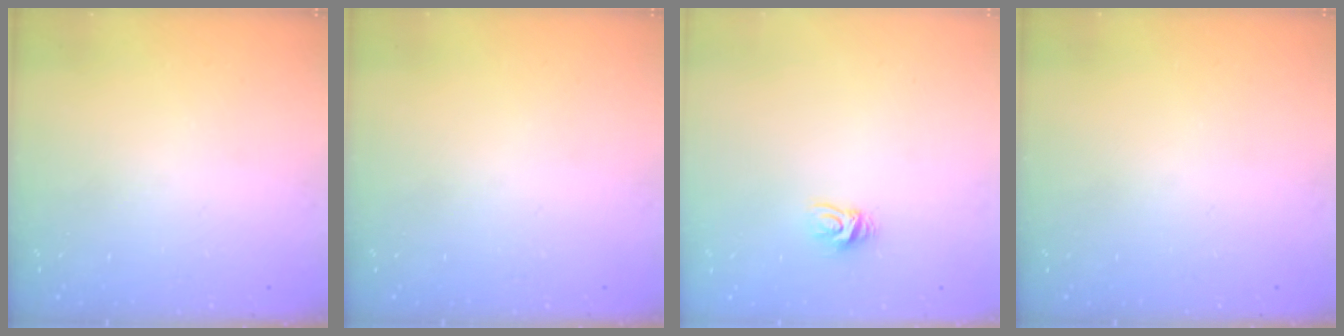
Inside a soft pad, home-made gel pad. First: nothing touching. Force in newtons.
{"total": 0.0}
{"total": 4.6, "press": 4.6, "slide": 0.2}
{"total": 0.0}